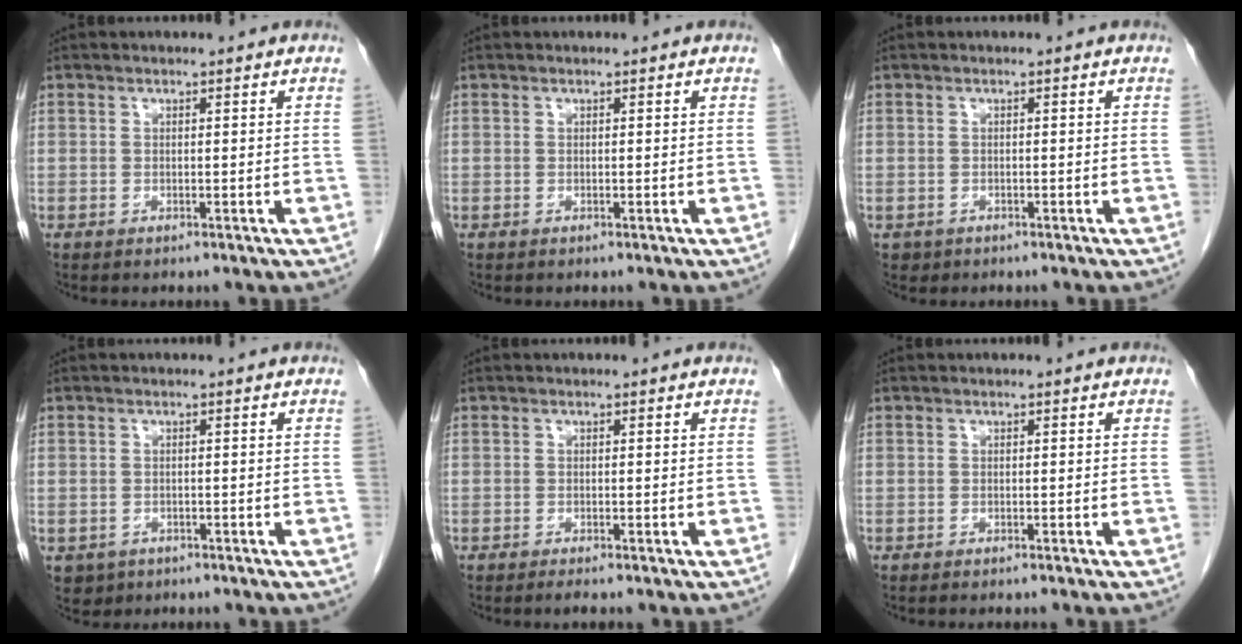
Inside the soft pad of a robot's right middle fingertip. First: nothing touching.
{"total": 0.0}
{"total": 1.0, "force": [-0.5, 0.8, 0.0], "torque": [-0.007, 0.003, -0.003]}
{"total": 2.6, "force": [-1.3, 2.2, 0.4], "torque": [-0.007, 0.003, -0.016]}
{"total": 0.9, "force": [-0.7, -0.2, 0.6], "torque": [-0.011, -0.004, -0.011]}
{"total": 1.5, "force": [-1.4, -0.2, 0.7], "torque": [-0.006, 0.003, -0.016]}